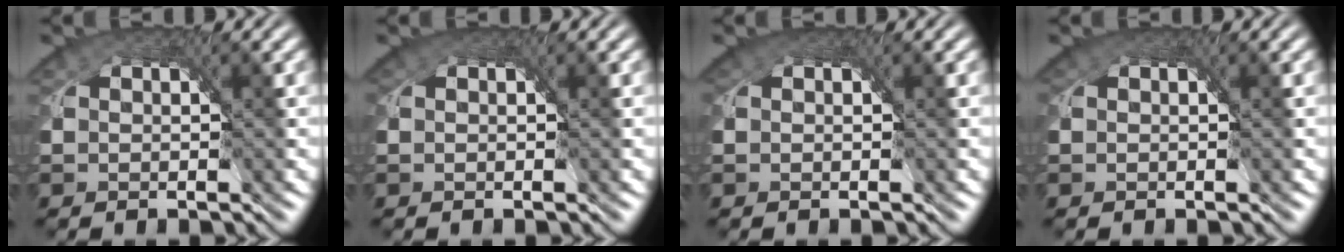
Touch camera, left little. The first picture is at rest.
{"total": 1.3, "force": [0.4, 1.1, 0.5], "torque": [-0.011, 0.000, 0.002]}
{"total": 1.5, "force": [0.5, 1.3, 0.6], "torque": [-0.015, -0.001, 0.004]}
{"total": 1.3, "force": [0.4, 1.2, 0.5], "torque": [-0.012, 0.000, 0.001]}